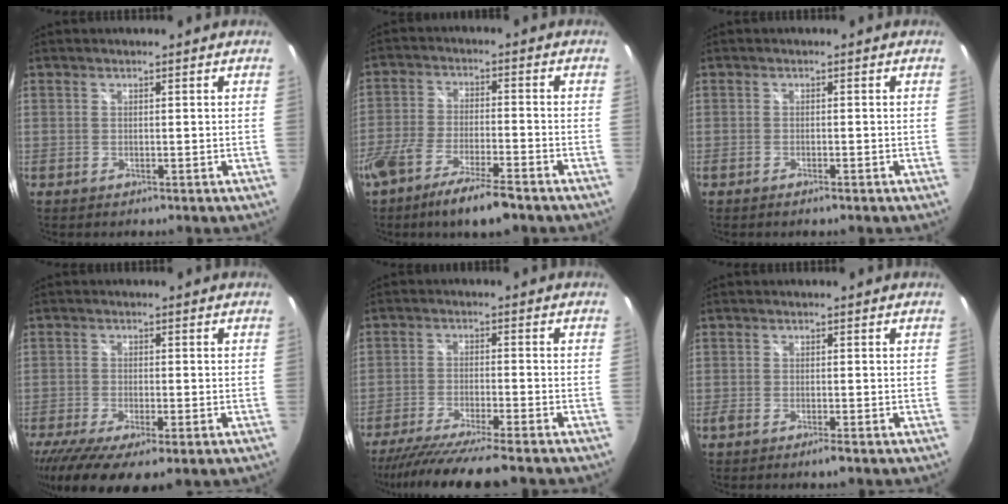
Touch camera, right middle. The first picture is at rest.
{"total": 11.7, "force": [-8.3, 2.1, 7.9], "torque": [-0.170, -0.029, -0.152]}
{"total": 1.4, "force": [-1.1, 0.2, 0.8], "torque": [-0.017, -0.003, -0.020]}
{"total": 12.6, "force": [-7.8, 3.5, 9.3], "torque": [-0.190, -0.060, -0.123]}
{"total": 13.5, "force": [-11.7, -0.2, 6.7], "torque": [-0.140, -0.032, -0.194]}
{"total": 2.4, "force": [-1.7, 0.1, 1.7], "torque": [-0.038, -0.008, -0.034]}